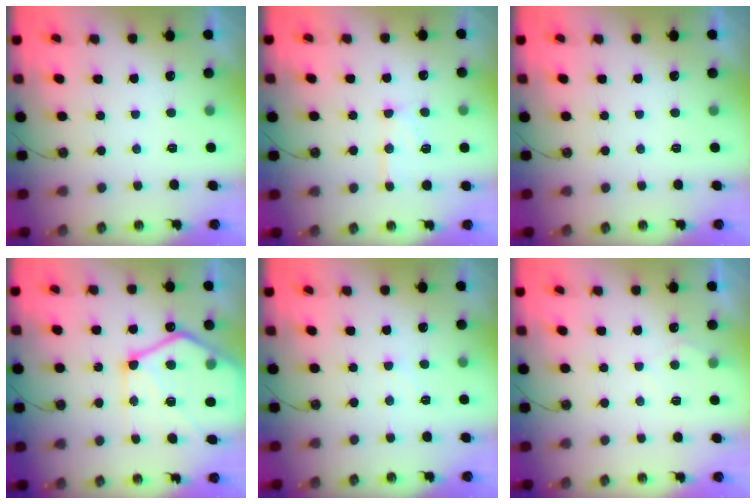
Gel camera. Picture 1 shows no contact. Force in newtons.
{"total": 10.9, "press": 10.9, "slide": 0.9}
{"total": 0.0}
{"total": 20.5, "press": 20.5, "slide": 1.1}
{"total": 6.1, "press": 6.1, "slide": 0.9}
{"total": 3.4, "press": 3.4, "slide": 0.4}